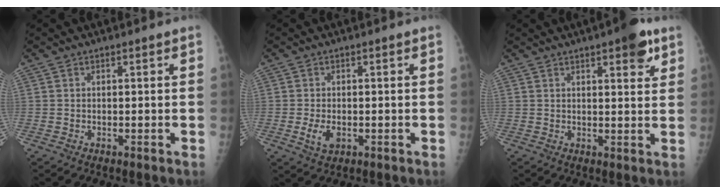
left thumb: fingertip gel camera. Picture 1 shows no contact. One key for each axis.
{"total": 3.5, "fx": -0.8, "fy": 2.1, "fz": 2.7, "tx": -0.054, "ty": -0.005, "tz": -0.010}
{"total": 6.3, "fx": 3.7, "fy": 1.9, "fz": 4.7, "tx": -0.049, "ty": -0.014, "tz": 0.043}